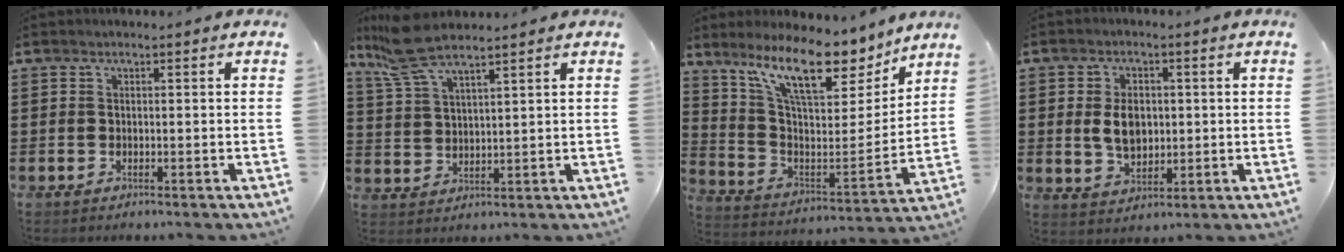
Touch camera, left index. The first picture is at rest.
{"total": 7.6, "force": [6.2, 1.1, 4.4], "torque": [-0.109, -0.010, 0.113]}
{"total": 13.8, "force": [10.3, 3.6, 8.4], "torque": [-0.185, -0.055, 0.178]}
{"total": 5.9, "force": [0.5, 3.8, 4.5], "torque": [-0.084, 0.004, 0.002]}